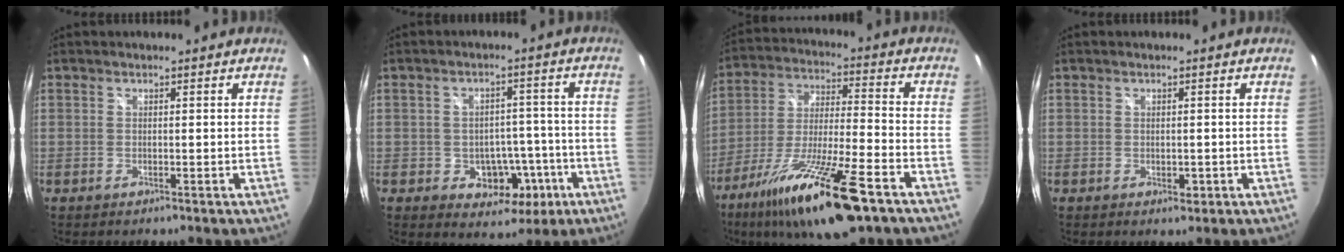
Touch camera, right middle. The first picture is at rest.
{"total": 8.9, "force": [-3.4, 7.1, 4.3], "torque": [-0.069, 0.020, -0.027]}
{"total": 20.9, "force": [-13.2, 3.6, 15.8], "torque": [-0.303, -0.047, -0.232]}
{"total": 1.5, "force": [-0.4, 1.1, 1.0], "torque": [-0.012, -0.003, -0.005]}